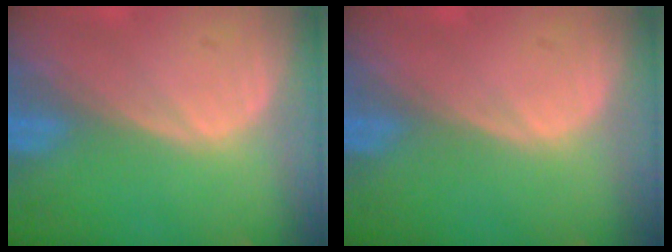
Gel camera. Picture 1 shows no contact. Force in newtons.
{"total": 0.0}